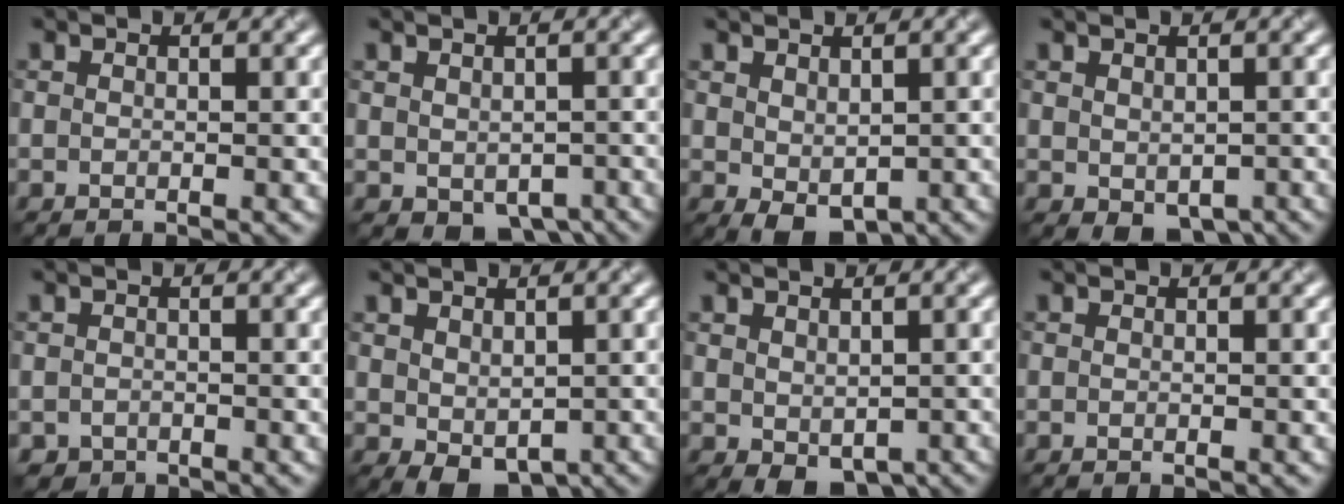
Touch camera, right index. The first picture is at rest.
{"total": 3.7, "force": [-1.4, 2.5, 2.4], "torque": [-0.028, -0.018, -0.006]}
{"total": 2.6, "force": [0.2, 1.7, 2.0], "torque": [-0.034, -0.009, 0.013]}
{"total": 2.9, "force": [-0.6, 1.9, 2.1], "torque": [-0.028, -0.016, 0.001]}
{"total": 1.0, "force": [-0.8, 0.6, 0.0], "torque": [0.006, -0.004, -0.014]}
{"total": 3.0, "force": [0.1, 2.0, 2.2], "torque": [-0.034, -0.013, 0.011]}
{"total": 2.7, "force": [-0.1, 1.8, 2.0], "torque": [-0.028, -0.014, 0.009]}
{"total": 0.0}